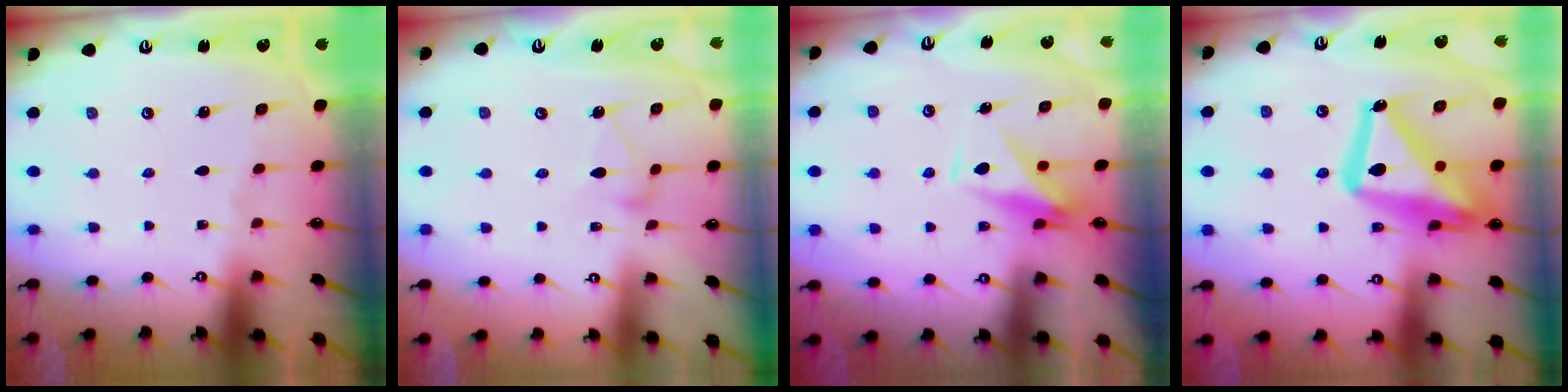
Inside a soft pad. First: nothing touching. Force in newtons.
{"total": 7.6, "press": 7.6, "slide": 0.2}
{"total": 8.8, "press": 8.6, "slide": 1.7}
{"total": 21.0, "press": 20.9, "slide": 2.1}